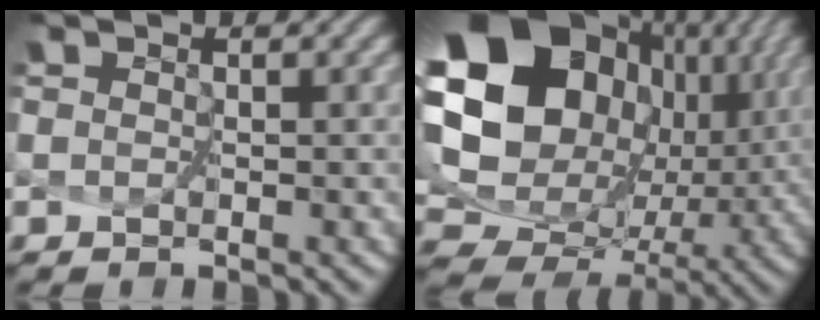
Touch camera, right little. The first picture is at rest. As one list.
[{"total": 19.7, "force": [4.9, 15.2, 11.6], "torque": [-0.259, 0.002, 0.129]}]